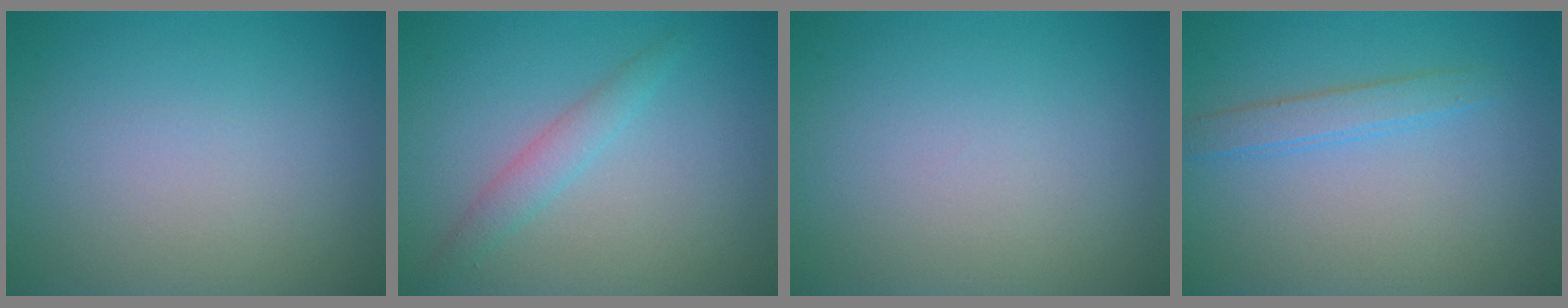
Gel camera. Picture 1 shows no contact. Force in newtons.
{"total": 2.0, "press": 2.0, "slide": 0.0}
{"total": 0.0}
{"total": 1.9, "press": 1.9, "slide": 0.1}